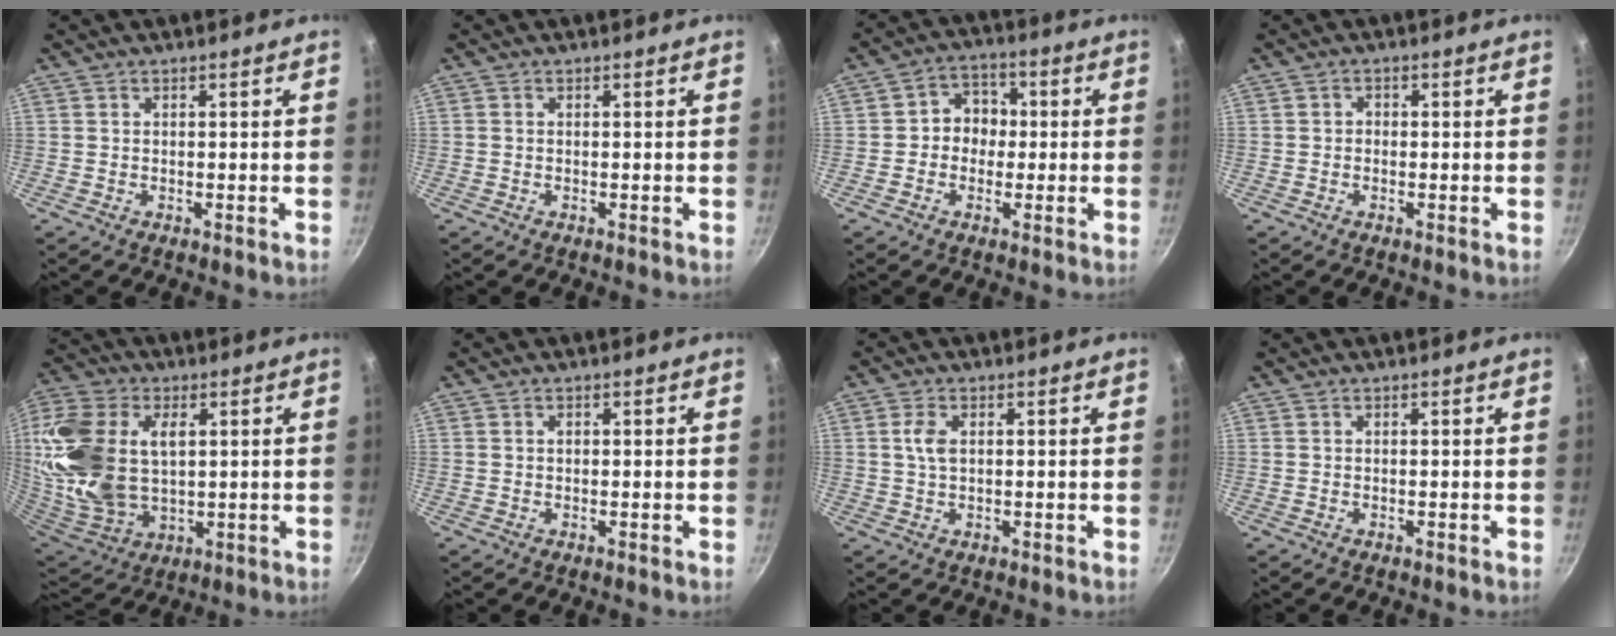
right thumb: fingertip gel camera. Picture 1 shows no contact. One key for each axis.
{"total": 0.0}
{"total": 6.7, "fx": -0.2, "fy": 5.8, "fz": 3.2, "tx": -0.007, "ty": 0.018, "tz": -0.015}
{"total": 1.2, "fx": -0.3, "fy": 1.1, "fz": 0.5, "tx": -0.007, "ty": 0.005, "tz": -0.007}
{"total": 23.9, "fx": 4.5, "fy": 15.4, "fz": 17.8, "tx": -0.376, "ty": -0.015, "tz": 0.089}
{"total": 0.7, "fx": 0.1, "fy": 0.5, "fz": 0.4, "tx": -0.004, "ty": 0.004, "tz": 0.002}
{"total": 3.4, "fx": 0.6, "fy": 1.9, "fz": 2.7, "tx": -0.052, "ty": 0.003, "tz": 0.011}
{"total": 0.0}